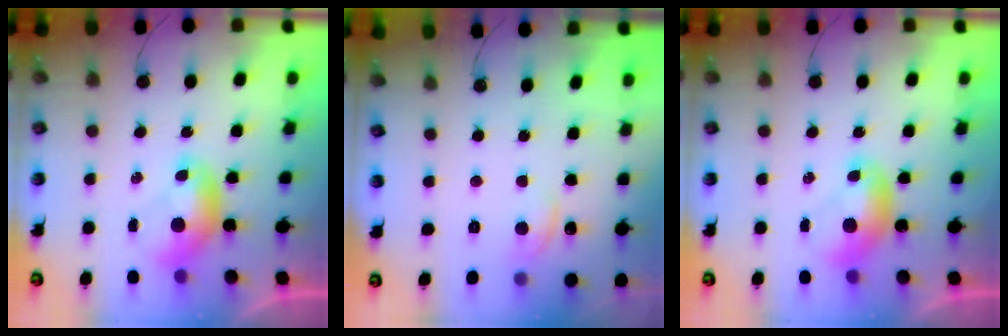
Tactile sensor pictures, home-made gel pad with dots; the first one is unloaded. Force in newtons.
{"total": 1.3, "press": 1.1, "slide": 0.7}
{"total": 0.0}